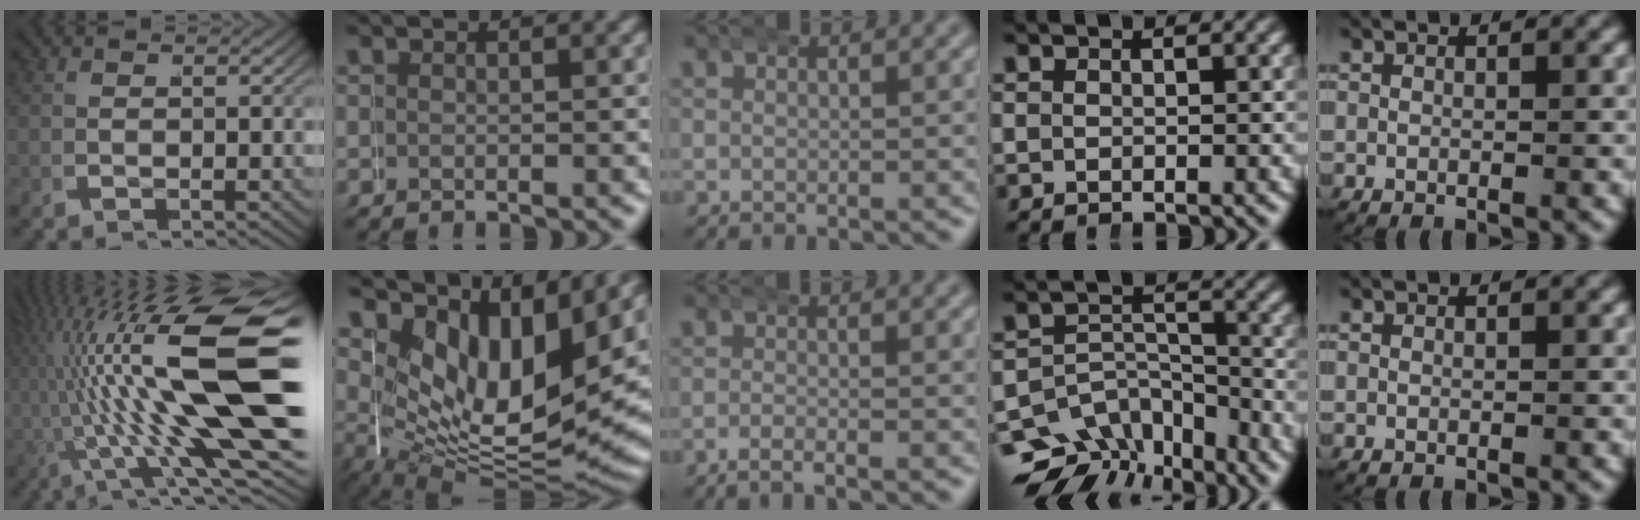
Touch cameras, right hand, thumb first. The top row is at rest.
{"thumb": {"total": 15.7, "force": [1.4, 5.3, 14.7], "torque": [-0.242, -0.011, 0.034]}, "index": {"total": 12.0, "force": [2.4, 6.7, 9.7], "torque": [-0.177, -0.044, 0.061]}, "middle": {"total": 1.5, "force": [-1.1, -0.1, 0.9], "torque": [-0.022, -0.002, -0.022]}, "ring": {"total": 10.1, "force": [-5.6, 7.3, 4.2], "torque": [-0.071, -0.036, -0.091]}}